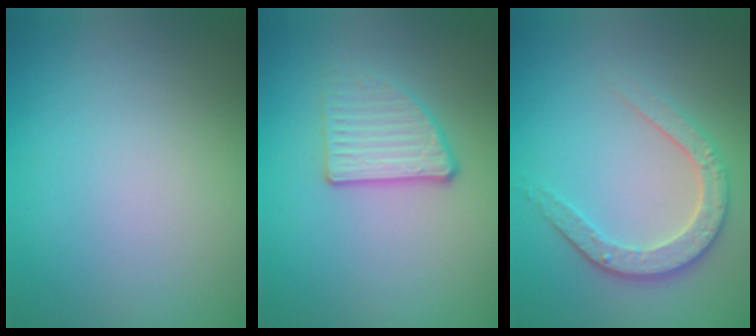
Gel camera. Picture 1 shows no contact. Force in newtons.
{"total": 2.8, "press": 2.3, "slide": 1.5}
{"total": 3.4, "press": 2.9, "slide": 1.8}